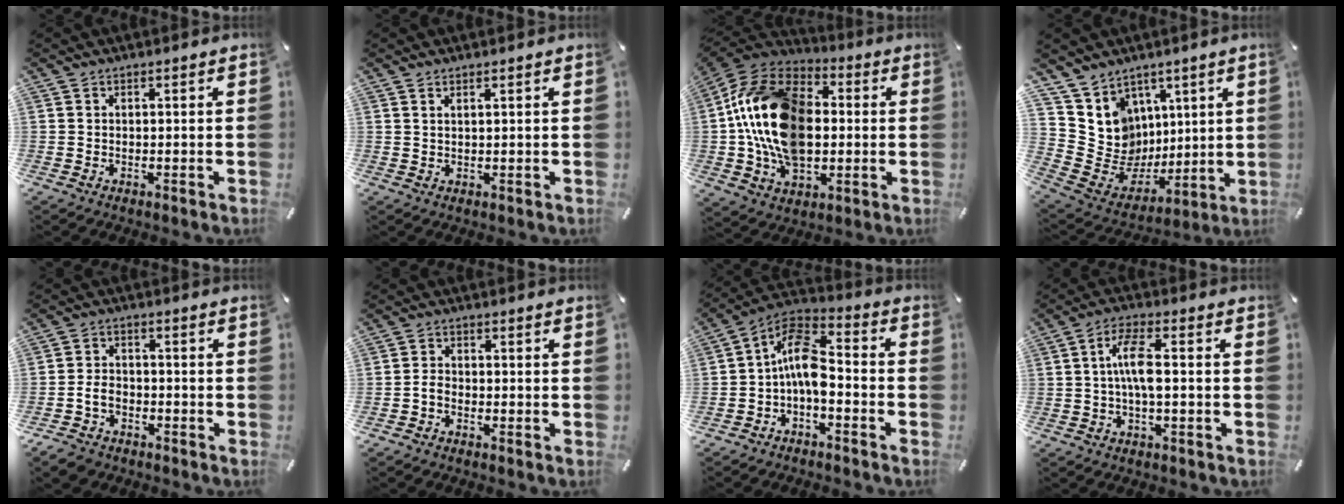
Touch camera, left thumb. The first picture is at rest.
{"total": 1.2, "force": [0.9, -0.1, 0.8], "torque": [-0.015, -0.002, 0.016]}
{"total": 22.2, "force": [0.2, 15.5, 15.8], "torque": [-0.329, 0.016, 0.005]}
{"total": 12.9, "force": [4.0, 12.1, 2.4], "torque": [-0.061, -0.055, 0.095]}
{"total": 5.1, "force": [-2.5, 3.9, 2.2], "torque": [-0.059, 0.010, -0.051]}
{"total": 2.1, "force": [-1.3, 1.3, 1.0], "torque": [-0.021, 0.007, -0.024]}
{"total": 10.9, "force": [-2.0, 6.3, 8.7], "torque": [-0.166, 0.007, -0.035]}
{"total": 7.5, "force": [-0.4, 2.2, 7.2], "torque": [-0.147, 0.002, -0.011]}